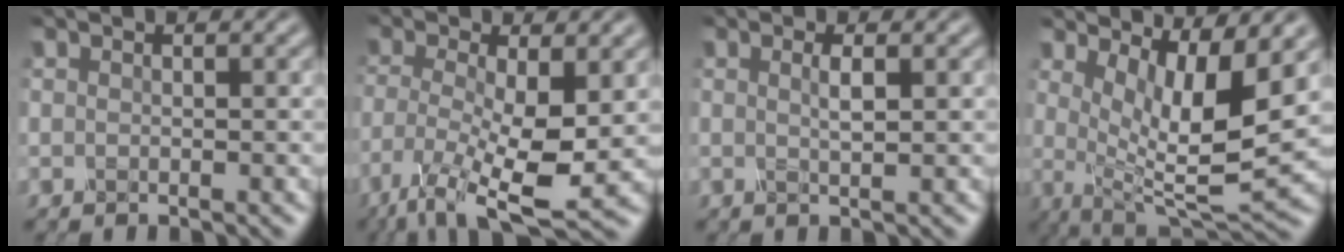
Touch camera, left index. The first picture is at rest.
{"total": 7.9, "force": [-3.1, 2.7, 6.8], "torque": [-0.146, -0.021, -0.052]}
{"total": 1.2, "force": [0.0, 0.2, 1.2], "torque": [-0.024, 0.001, 0.002]}
{"total": 8.6, "force": [2.1, 2.4, 7.9], "torque": [-0.134, -0.008, 0.047]}